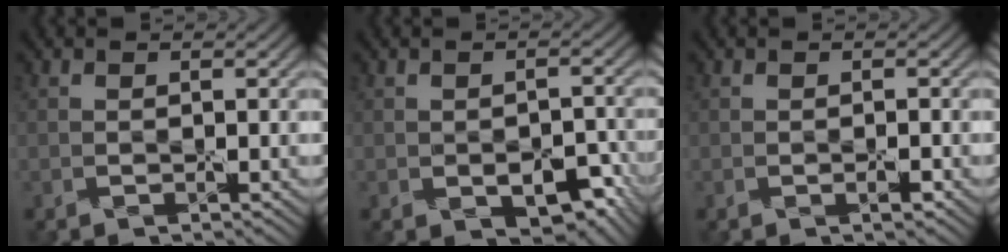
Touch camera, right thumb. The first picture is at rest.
{"total": 5.2, "force": [-2.2, 3.1, 3.6], "torque": [-0.054, -0.012, -0.024]}
{"total": 0.9, "force": [-0.4, 0.2, 0.8], "torque": [-0.012, -0.001, -0.004]}